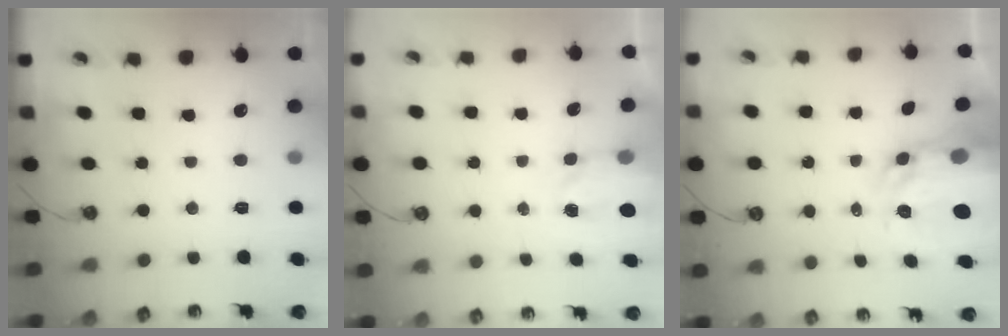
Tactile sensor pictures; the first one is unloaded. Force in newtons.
{"total": 3.6, "press": 3.6, "slide": 0.5}
{"total": 9.1, "press": 9.0, "slide": 0.8}